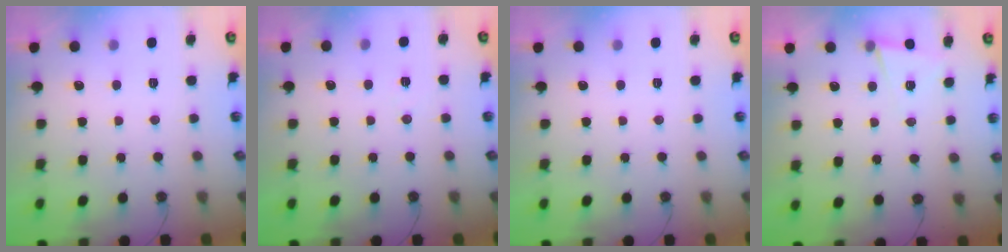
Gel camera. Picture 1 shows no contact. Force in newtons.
{"total": 4.8, "press": 4.4, "slide": 1.9}
{"total": 0.0}
{"total": 3.0, "press": 2.7, "slide": 1.2}